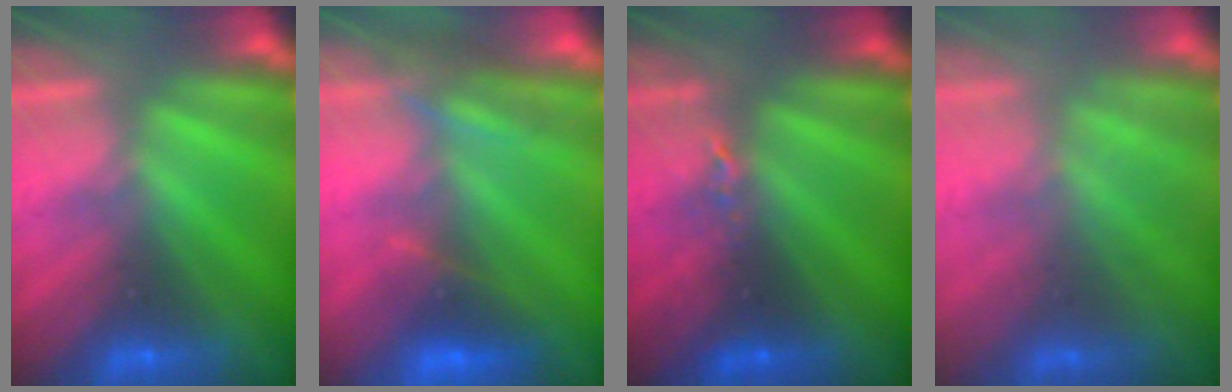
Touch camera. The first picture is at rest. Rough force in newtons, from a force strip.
{"total": 3.6}
{"total": 2.4}
{"total": 2.3}